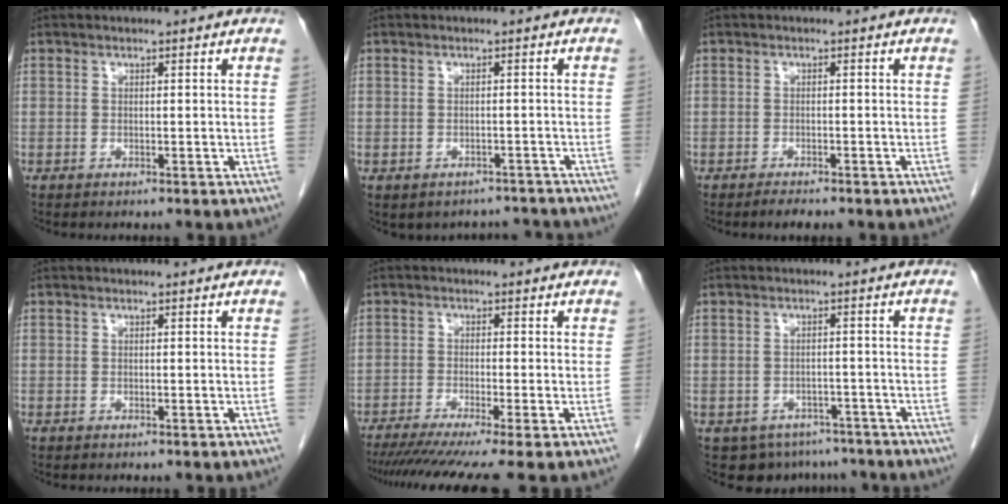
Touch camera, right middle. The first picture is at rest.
{"total": 5.6, "force": [-4.8, 2.9, 0.3], "torque": [0.005, 0.019, -0.052]}
{"total": 1.8, "force": [-1.5, 0.4, 0.9], "torque": [-0.022, -0.005, -0.021]}
{"total": 0.0}
{"total": 10.4, "force": [-8.3, -0.9, 6.3], "torque": [-0.084, -0.028, -0.128]}
{"total": 7.3, "force": [-5.6, 4.6, 1.0], "torque": [-0.004, 0.009, -0.066]}